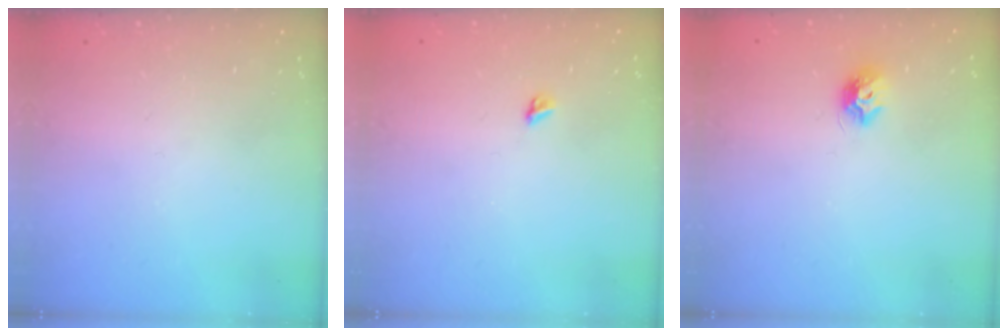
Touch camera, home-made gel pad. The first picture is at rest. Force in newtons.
{"total": 3.9, "press": 3.8, "slide": 0.5}
{"total": 7.4, "press": 7.4, "slide": 0.2}